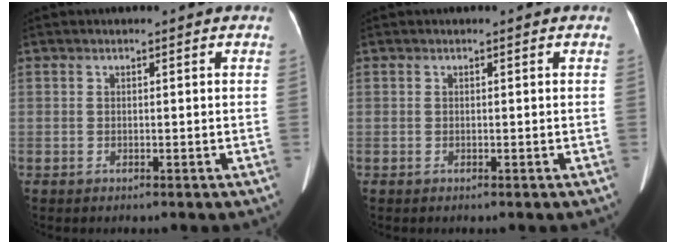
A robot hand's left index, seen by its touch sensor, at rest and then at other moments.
{"total": 0.0}